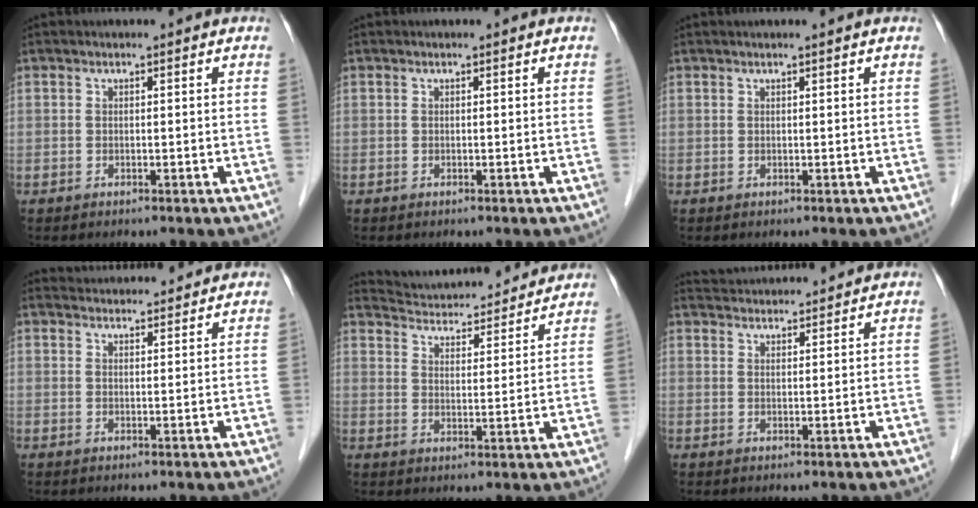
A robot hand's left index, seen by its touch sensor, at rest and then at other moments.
{"total": 0.0}
{"total": 0.8, "force": [0.6, -0.2, 0.4], "torque": [-0.014, 0.001, 0.017]}
{"total": 7.4, "force": [7.3, 1.0, 1.0], "torque": [-0.013, 0.028, 0.092]}
{"total": 17.5, "force": [16.8, 2.7, 4.2], "torque": [-0.066, 0.013, 0.232]}
{"total": 9.2, "force": [9.0, 0.6, 1.9], "torque": [-0.036, 0.033, 0.129]}